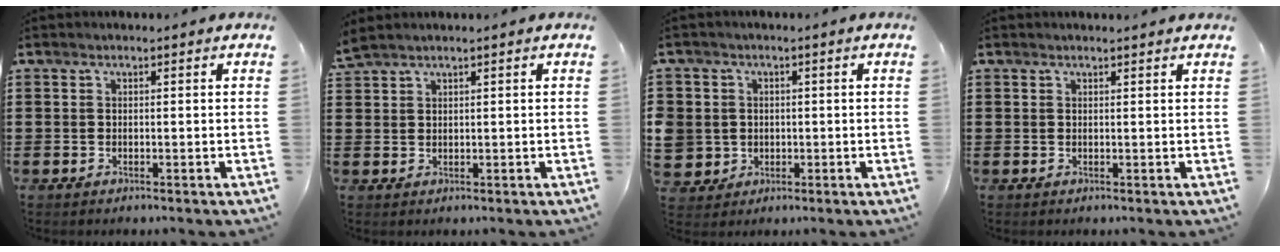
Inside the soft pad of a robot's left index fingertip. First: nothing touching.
{"total": 1.6, "force": [1.5, 0.1, 0.7], "torque": [-0.018, -0.001, 0.028]}
{"total": 4.0, "force": [-0.2, 4.0, 0.2], "torque": [-0.031, 0.009, -0.009]}
{"total": 0.8, "force": [0.7, -0.1, 0.3], "torque": [-0.007, -0.002, 0.015]}